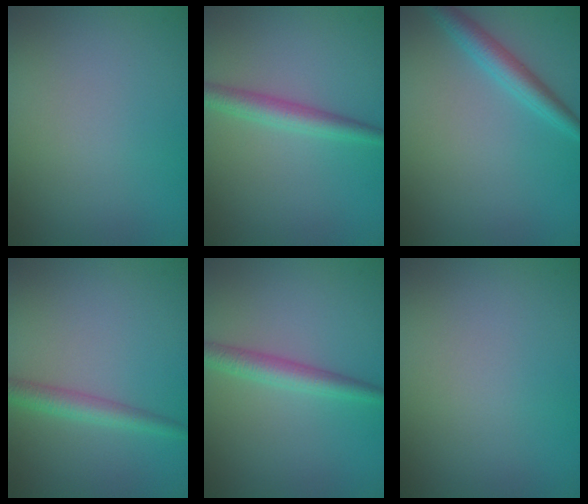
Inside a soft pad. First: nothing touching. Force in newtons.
{"total": 2.7, "press": 2.7, "slide": 0.0}
{"total": 2.8, "press": 2.8, "slide": 0.1}
{"total": 2.4, "press": 2.4, "slide": 0.1}
{"total": 2.7, "press": 2.7, "slide": 0.0}
{"total": 0.0}